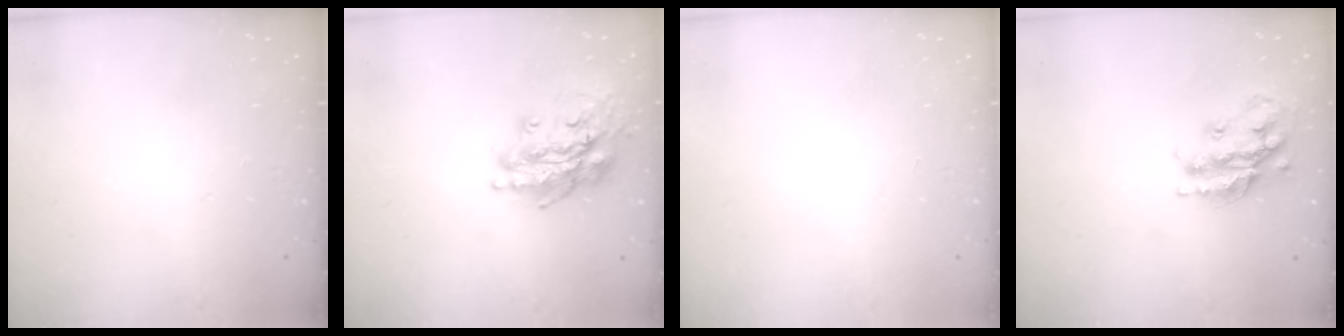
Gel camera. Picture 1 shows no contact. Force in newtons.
{"total": 17.5, "press": 17.4, "slide": 1.8}
{"total": 0.0}
{"total": 17.6, "press": 17.5, "slide": 1.3}